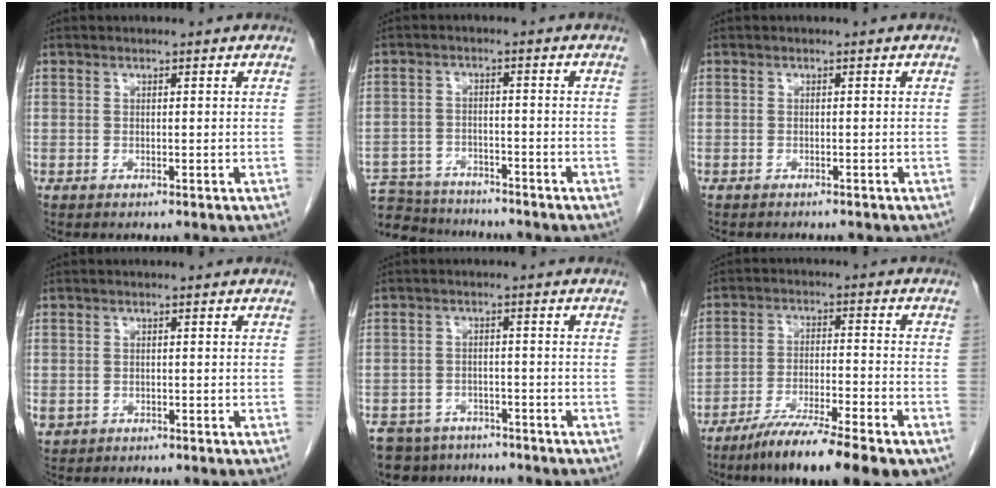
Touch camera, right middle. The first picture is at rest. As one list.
[{"total": 11.5, "force": [-10.7, 3.2, 2.7], "torque": [-0.051, 0.005, -0.162]}, {"total": 2.7, "force": [-2.5, 0.7, 0.8], "torque": [-0.012, -0.003, -0.029]}, {"total": 1.7, "force": [-0.7, 1.5, 0.5], "torque": [-0.008, 0.002, -0.003]}, {"total": 11.4, "force": [-9.4, 5.9, 2.6], "torque": [-0.062, -0.001, -0.122]}, {"total": 13.9, "force": [-9.7, 1.4, 9.9], "torque": [-0.145, -0.026, -0.159]}]